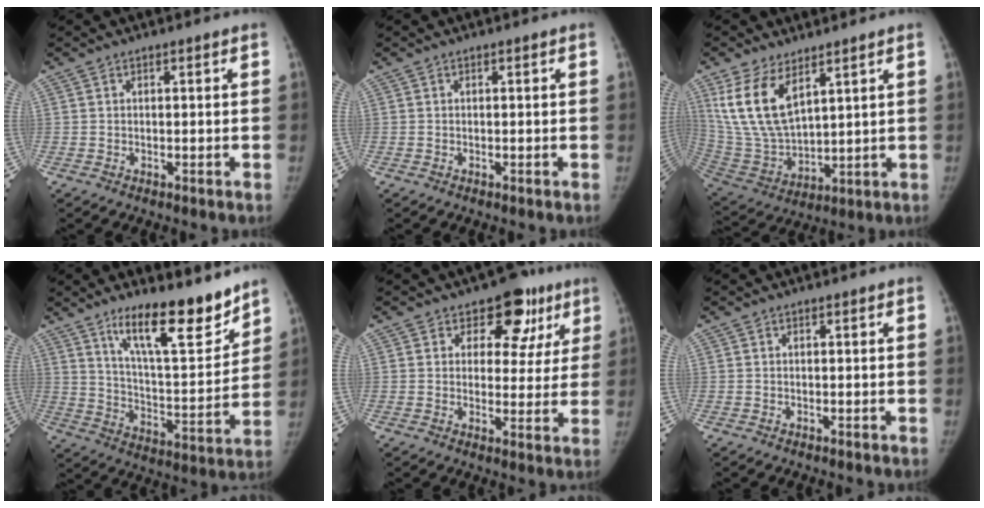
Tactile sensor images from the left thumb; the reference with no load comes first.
{"total": 0.0}
{"total": 14.2, "force": [7.3, 6.8, 10.1], "torque": [-0.191, -0.031, 0.165]}
{"total": 17.7, "force": [12.5, 4.9, 11.4], "torque": [-0.142, -0.092, 0.213]}
{"total": 10.4, "force": [5.6, 7.2, 5.0], "torque": [-0.001, -0.013, 0.069]}
{"total": 0.0}